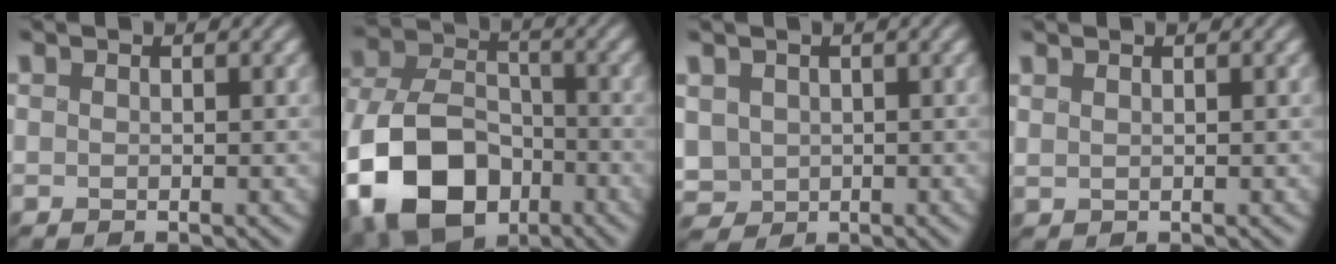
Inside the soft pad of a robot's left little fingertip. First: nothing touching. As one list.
[{"total": 12.2, "force": [-5.8, 8.0, 7.1], "torque": [-0.143, -0.011, -0.126]}, {"total": 3.2, "force": [0.0, 2.9, 1.4], "torque": [-0.048, -0.004, 0.003]}, {"total": 0.9, "force": [0.7, 0.3, 0.5], "torque": [-0.005, 0.000, 0.008]}]